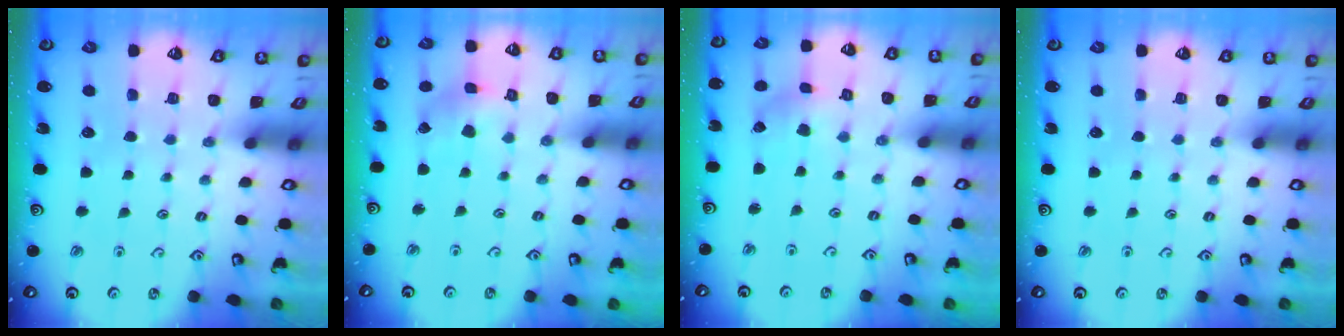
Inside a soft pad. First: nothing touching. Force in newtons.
{"total": 3.6, "press": 3.6, "slide": 0.5}
{"total": 1.7, "press": 1.7, "slide": 0.3}
{"total": 0.0}